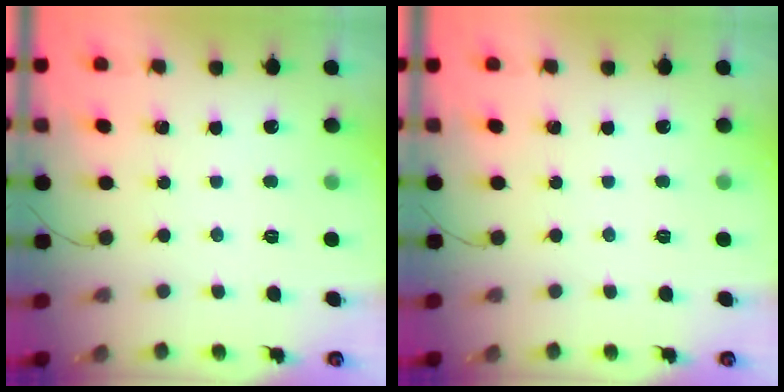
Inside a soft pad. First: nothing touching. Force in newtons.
{"total": 0.0}